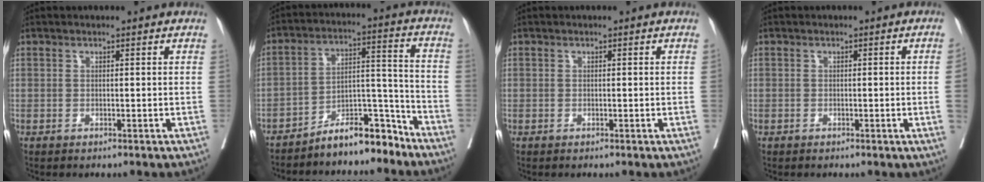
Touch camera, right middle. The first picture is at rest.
{"total": 9.2, "force": [-8.0, 2.2, 3.9], "torque": [-0.057, 0.039, -0.135]}
{"total": 0.0}
{"total": 1.9, "force": [-0.4, -0.5, 1.8], "torque": [-0.025, 0.001, -0.003]}